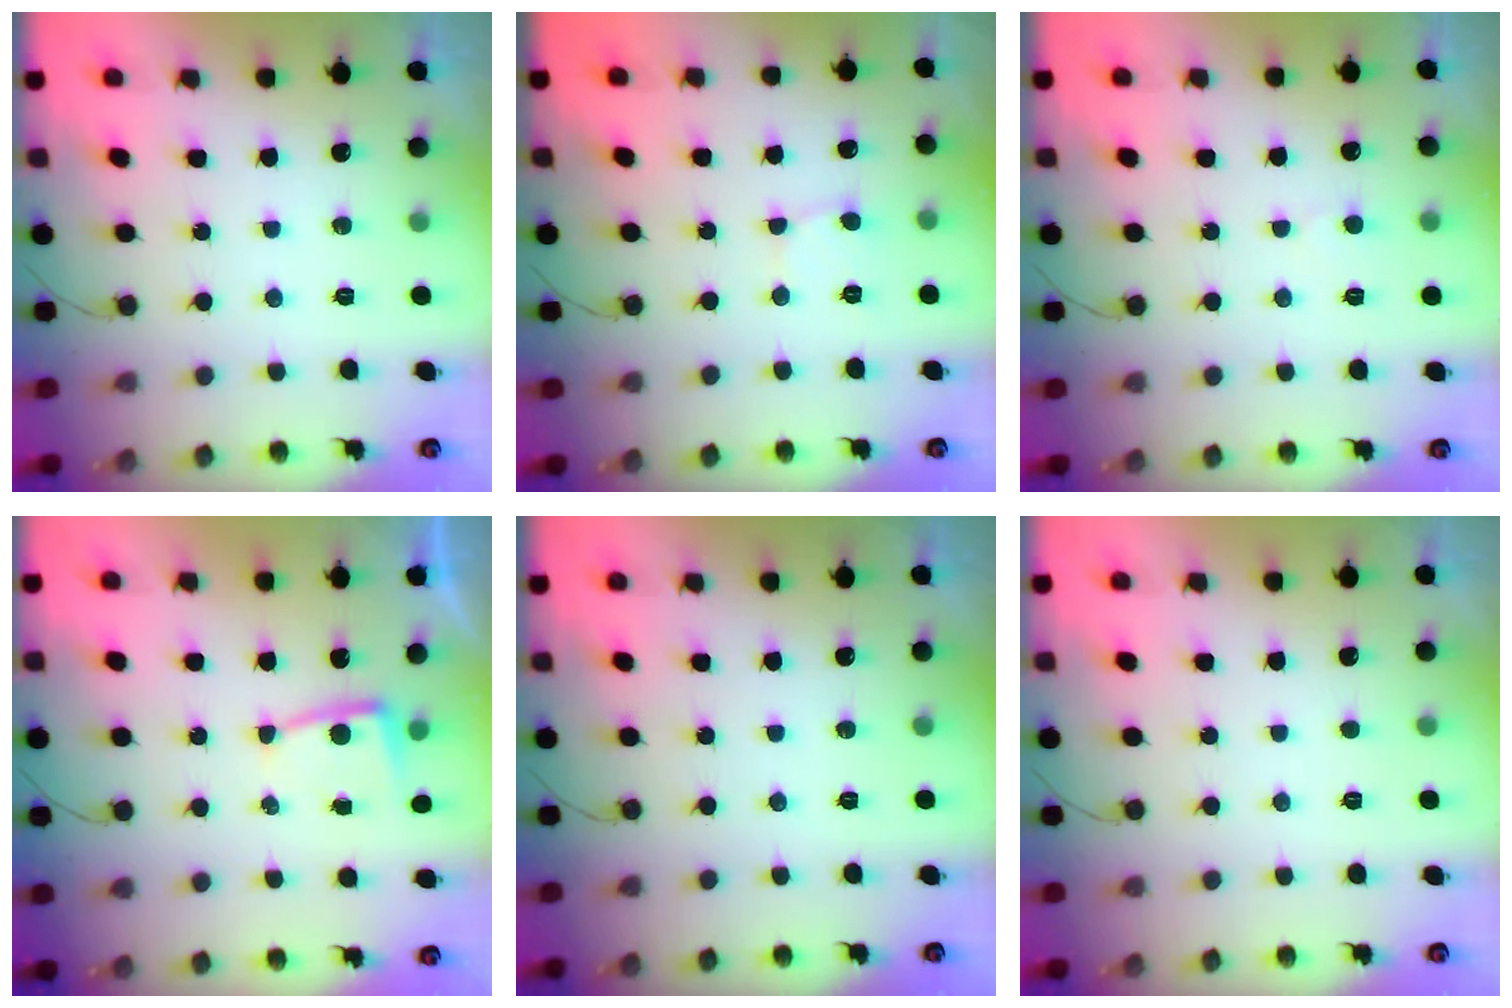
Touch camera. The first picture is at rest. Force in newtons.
{"total": 3.3, "press": 3.3, "slide": 0.2}
{"total": 2.8, "press": 2.8, "slide": 0.3}
{"total": 3.7, "press": 3.7, "slide": 0.4}
{"total": 0.0}
{"total": 1.6, "press": 1.5, "slide": 0.2}